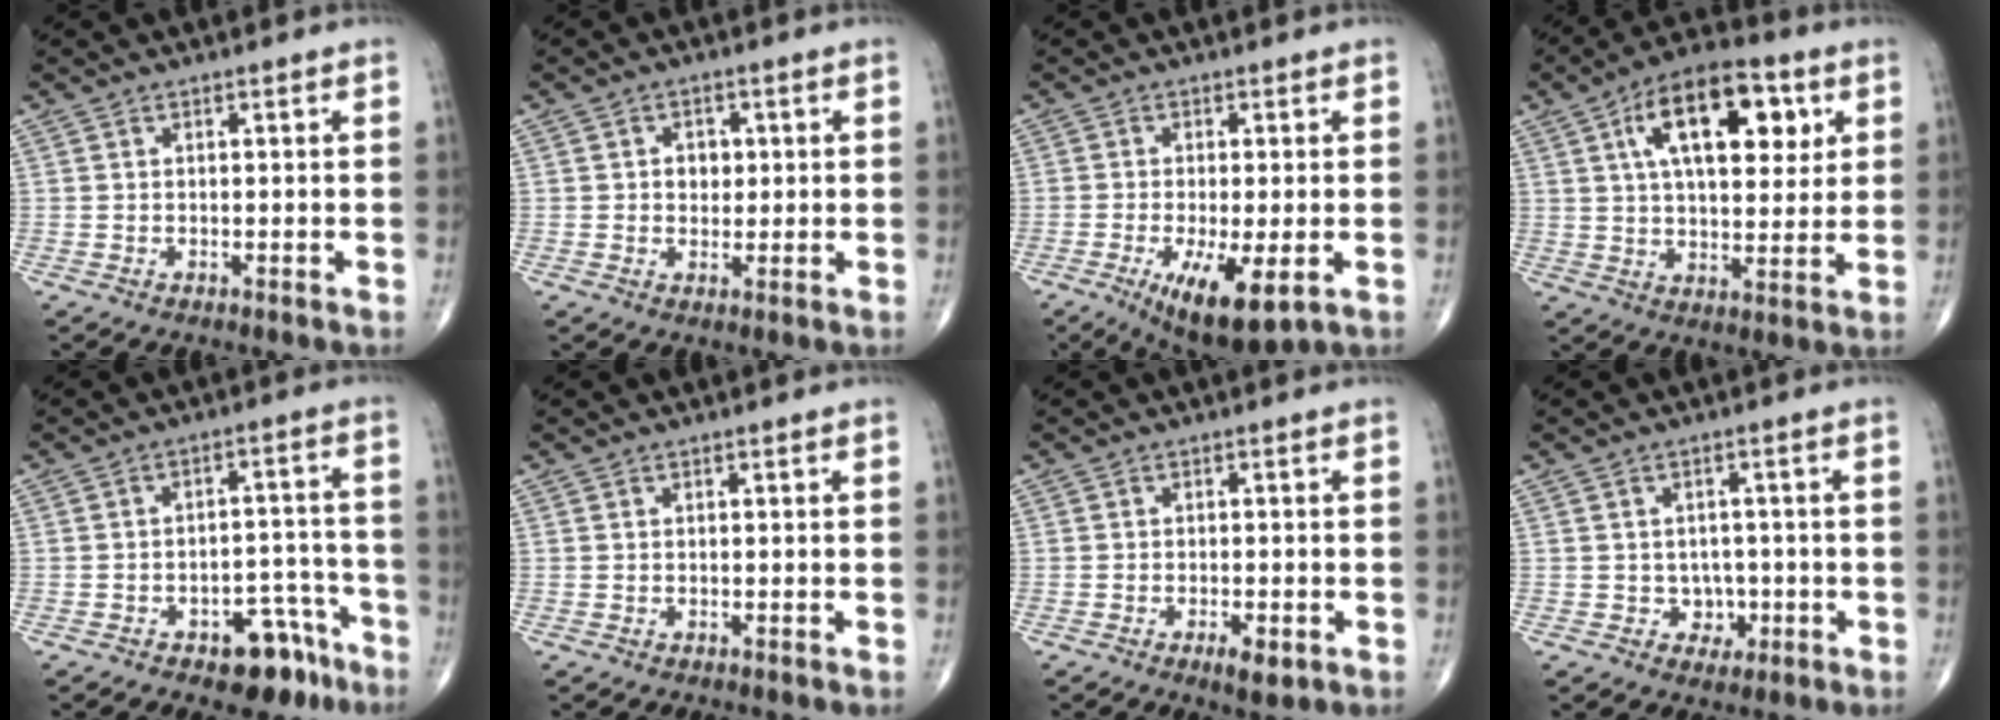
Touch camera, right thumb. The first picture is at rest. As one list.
[{"total": 3.5, "force": [0.5, 2.8, 2.0], "torque": [-0.005, 0.002, 0.005]}, {"total": 10.9, "force": [-3.8, 3.4, 9.6], "torque": [-0.159, -0.020, -0.053]}, {"total": 18.3, "force": [6.5, 9.0, 14.6], "torque": [-0.194, -0.004, 0.098]}, {"total": 9.3, "force": [-5.8, 4.8, 5.4], "torque": [-0.033, 0.050, -0.076]}, {"total": 0.0}, {"total": 3.3, "force": [-1.4, 1.2, 2.7], "torque": [-0.041, -0.001, -0.020]}, {"total": 3.7, "force": [-0.9, 3.3, 1.5], "torque": [0.009, 0.006, -0.009]}]